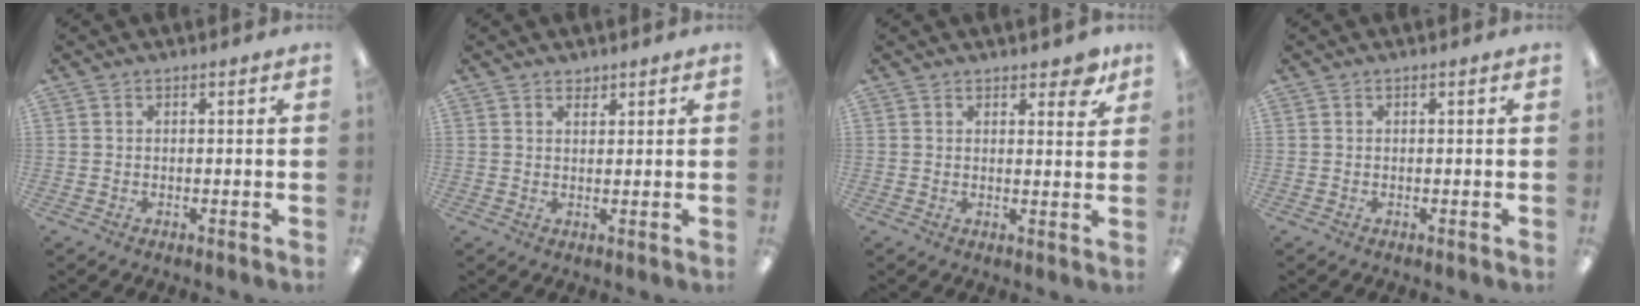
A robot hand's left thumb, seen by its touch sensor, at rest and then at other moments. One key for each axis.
{"total": 1.5, "fx": 1.4, "fy": 0.5, "fz": 0.1, "tx": 0.005, "ty": -0.005, "tz": 0.025}
{"total": 4.5, "fx": 3.6, "fy": 1.7, "fz": 2.1, "tx": -0.017, "ty": -0.016, "tz": 0.060}
{"total": 0.0}